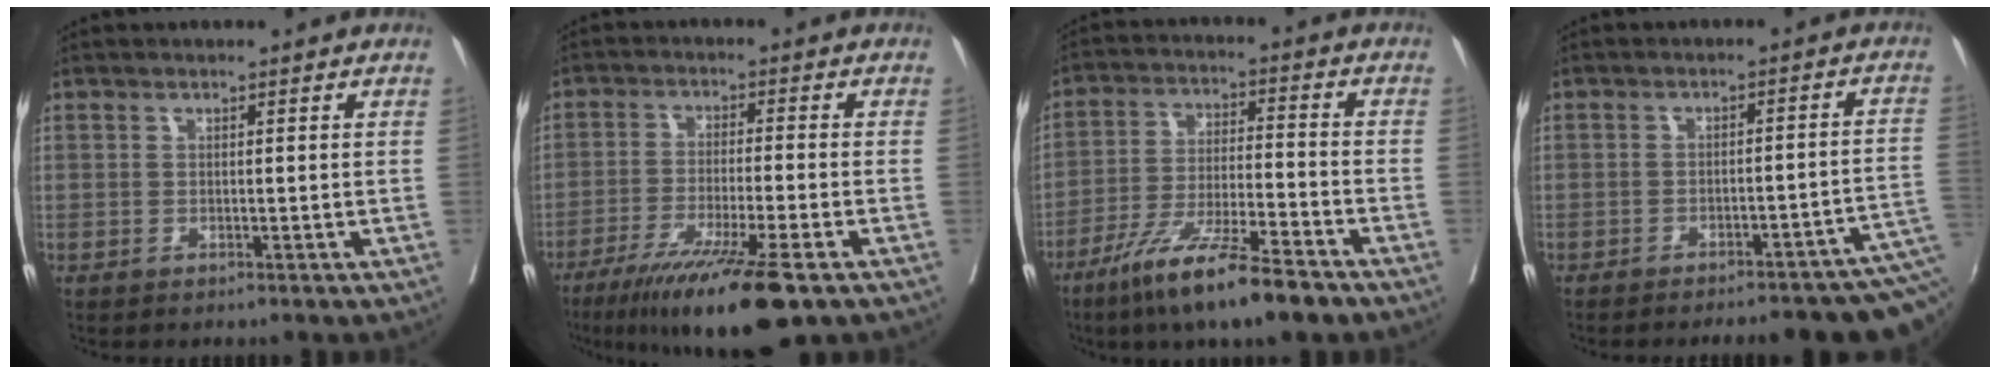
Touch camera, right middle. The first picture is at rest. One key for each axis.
{"total": 14.2, "fx": -9.2, "fy": 0.3, "fz": 10.8, "tx": -0.172, "ty": -0.042, "tz": -0.151}
{"total": 13.5, "fx": -9.4, "fy": 1.0, "fz": 9.6, "tx": -0.175, "ty": -0.035, "tz": -0.169}
{"total": 15.8, "fx": -11.9, "fy": 3.5, "fz": 9.9, "tx": -0.076, "ty": 0.022, "tz": -0.134}